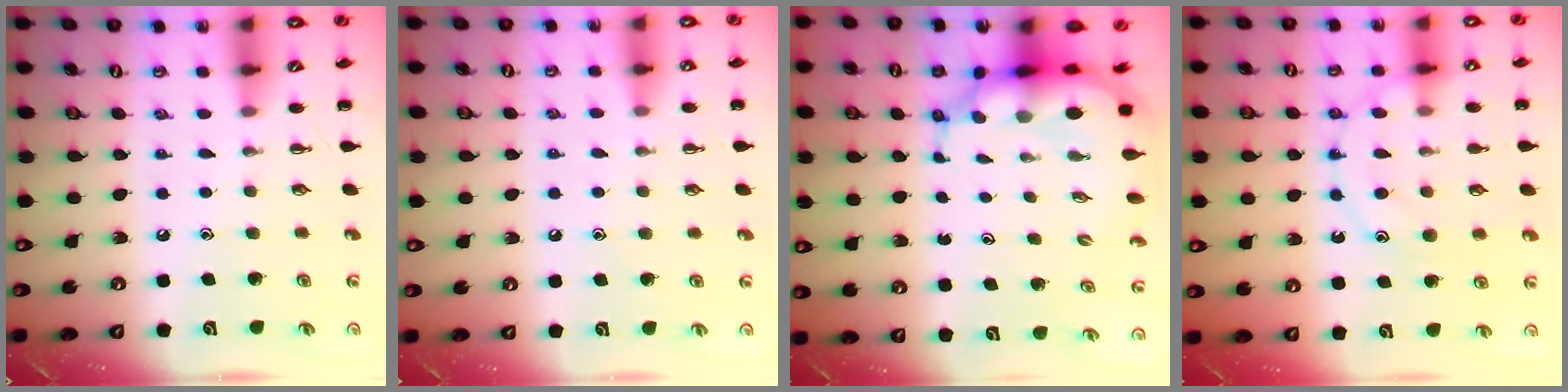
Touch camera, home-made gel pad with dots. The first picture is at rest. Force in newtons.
{"total": 7.0, "press": 6.6, "slide": 2.3}
{"total": 8.4, "press": 8.0, "slide": 2.6}
{"total": 12.2, "press": 12.1, "slide": 1.1}